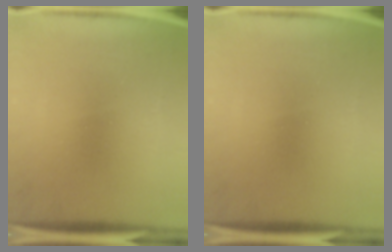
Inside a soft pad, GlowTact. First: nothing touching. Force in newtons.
{"total": 0.0}